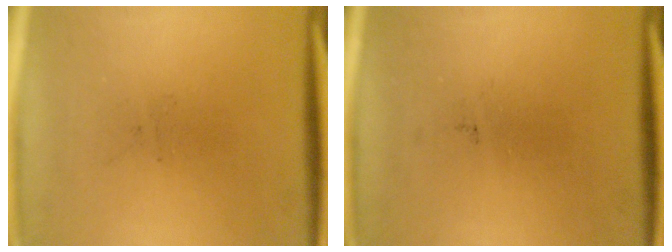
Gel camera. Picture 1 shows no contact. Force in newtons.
{"total": 0.0}